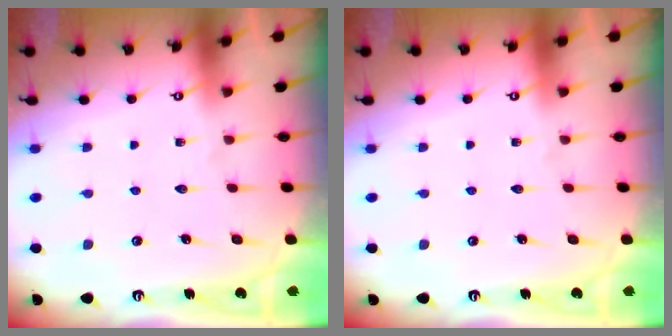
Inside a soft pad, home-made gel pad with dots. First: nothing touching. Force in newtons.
{"total": 0.0}